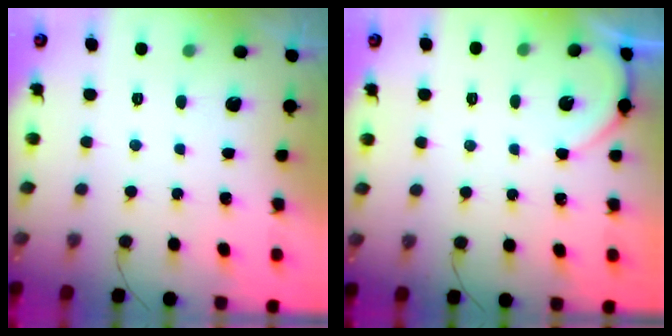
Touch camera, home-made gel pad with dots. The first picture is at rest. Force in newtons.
{"total": 2.0, "press": 2.0, "slide": 0.2}